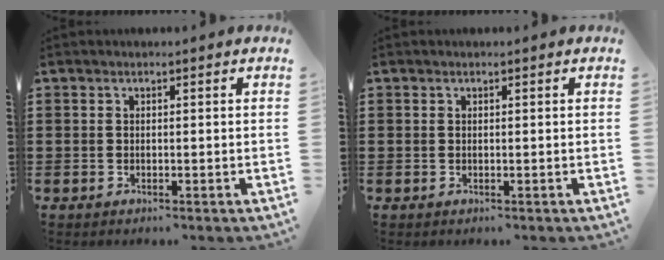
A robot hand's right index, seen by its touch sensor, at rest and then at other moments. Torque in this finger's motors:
{"motor_torque": [0.18, 0.31, 0.00, 0.00]}